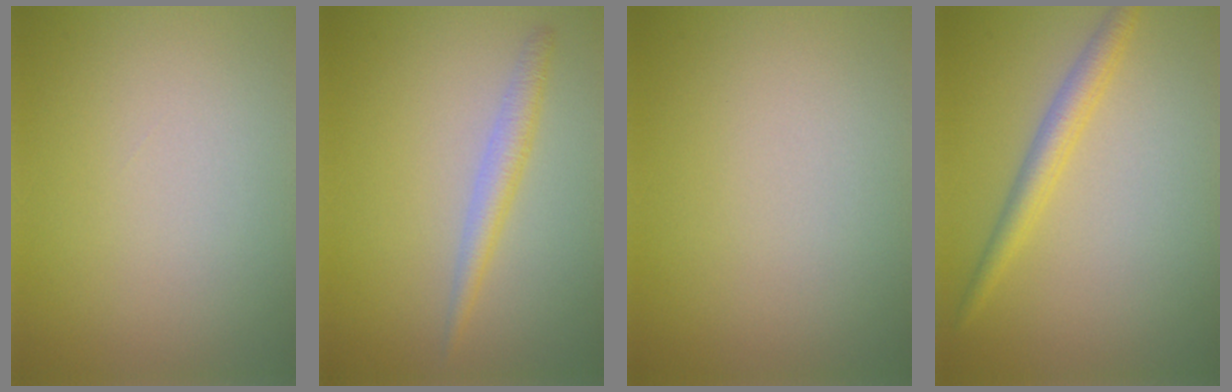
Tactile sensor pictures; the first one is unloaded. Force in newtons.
{"total": 2.0, "press": 2.0, "slide": 0.1}
{"total": 0.0}
{"total": 2.5, "press": 2.5, "slide": 0.1}